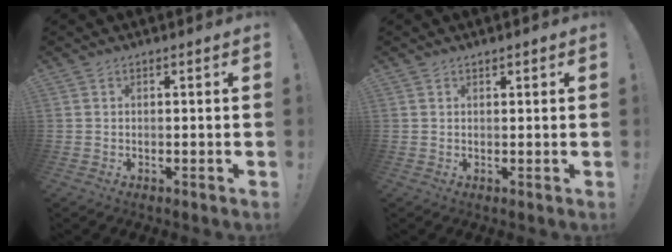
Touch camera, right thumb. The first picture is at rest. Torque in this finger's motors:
{"motor_torque": [0.04, 0.00, 0.03, -0.05, -0.08]}